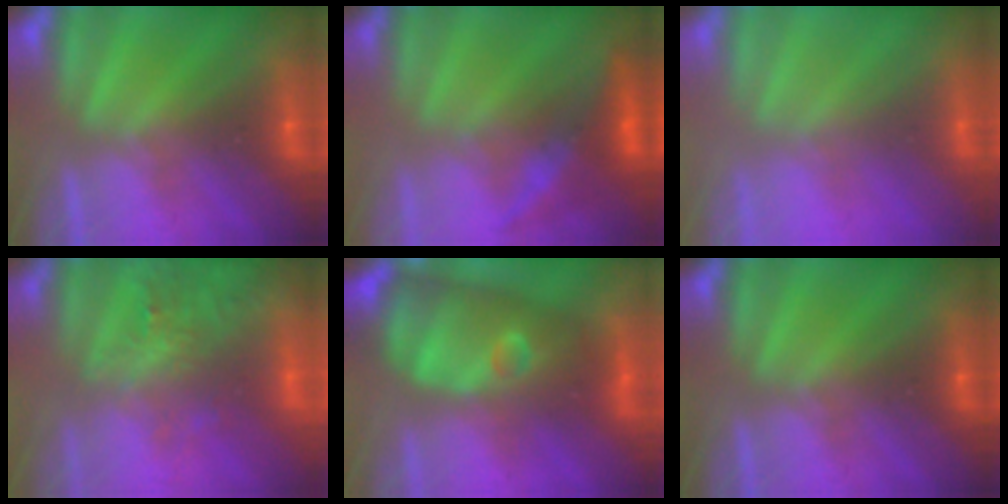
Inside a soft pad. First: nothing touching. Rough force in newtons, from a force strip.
{"total": 3.3}
{"total": 2.8}
{"total": 6.4}
{"total": 10.0}
{"total": 0.0}